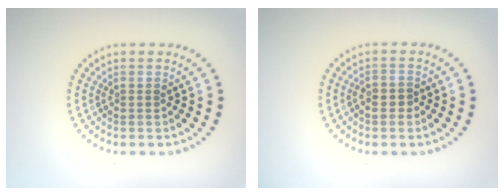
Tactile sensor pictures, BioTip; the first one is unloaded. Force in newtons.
{"total": 1.1, "press": 1.0, "slide": 0.6}